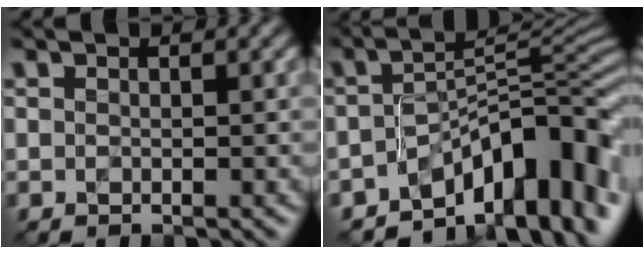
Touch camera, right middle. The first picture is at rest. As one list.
[{"total": 11.1, "force": [-5.9, 4.6, 8.2], "torque": [-0.091, 0.007, -0.098]}]